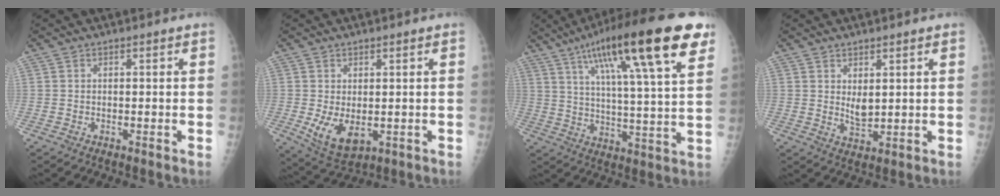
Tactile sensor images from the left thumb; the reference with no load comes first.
{"total": 7.1, "force": [-0.7, 4.1, 5.8], "torque": [-0.091, -0.019, 0.004]}
{"total": 25.3, "force": [13.6, 4.7, 20.8], "torque": [-0.320, -0.015, 0.210]}
{"total": 4.0, "force": [1.5, 2.0, 3.2], "torque": [-0.047, -0.019, 0.031]}